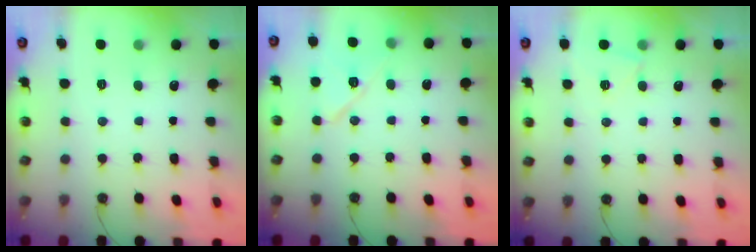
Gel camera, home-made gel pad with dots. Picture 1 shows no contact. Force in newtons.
{"total": 10.1, "press": 10.1, "slide": 0.7}
{"total": 3.9, "press": 3.4, "slide": 2.0}